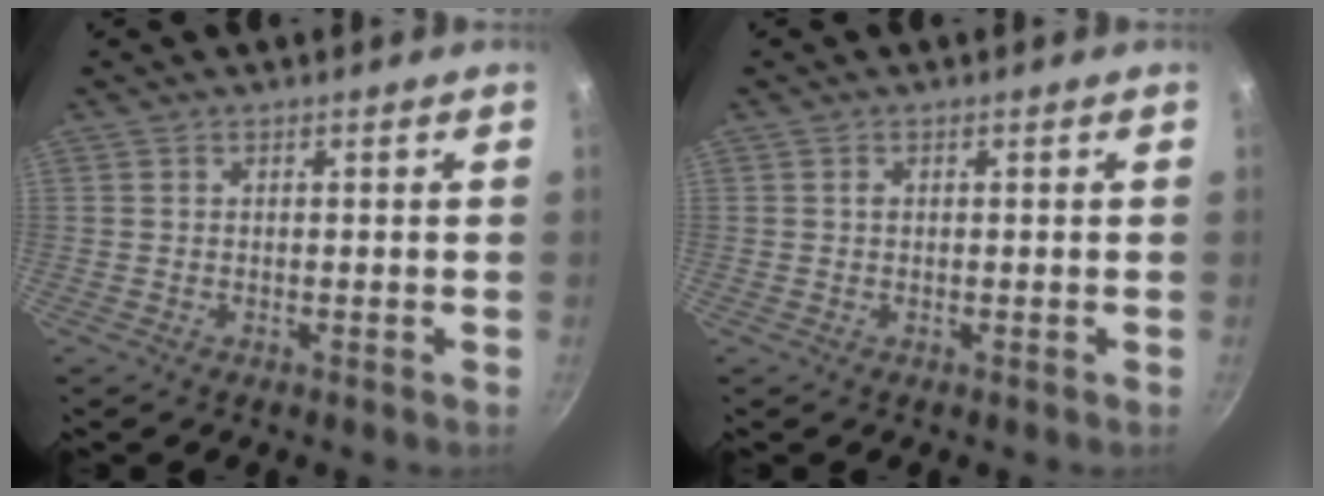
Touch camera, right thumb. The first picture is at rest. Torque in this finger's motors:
{"motor_torque": [0.56, 0.44, 0.54, 0.29, -0.04]}